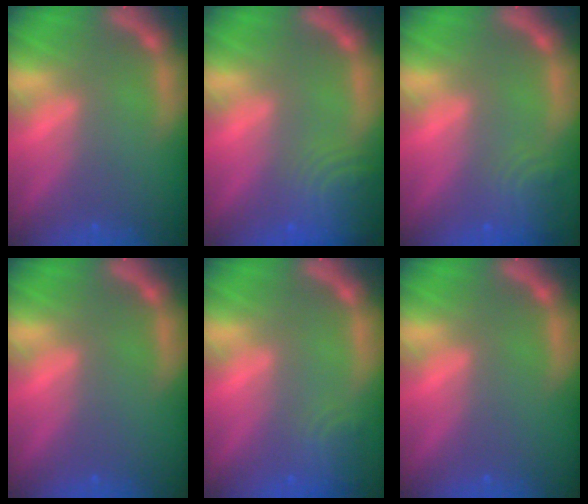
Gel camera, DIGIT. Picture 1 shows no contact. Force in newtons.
{"total": 7.0}
{"total": 4.0}
{"total": 0.0}
{"total": 2.9}
{"total": 0.0}